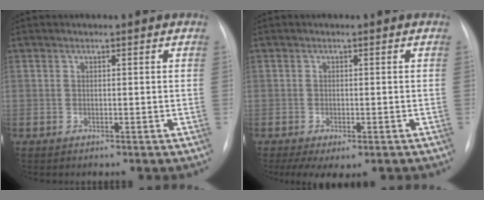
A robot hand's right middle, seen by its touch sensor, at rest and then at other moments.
{"total": 5.4, "force": [-3.3, 2.4, 3.5], "torque": [-0.052, -0.010, -0.048]}